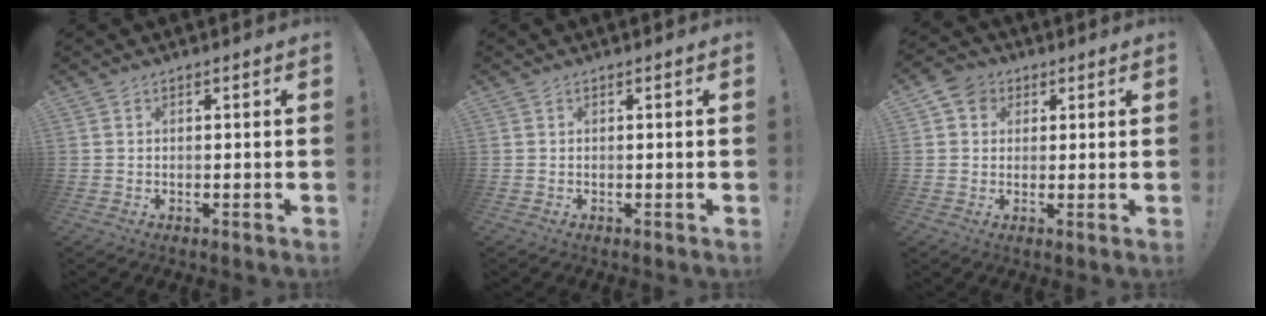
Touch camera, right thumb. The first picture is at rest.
{"total": 0.0}
{"total": 5.4, "force": [2.0, 4.7, 1.9], "torque": [-0.030, -0.004, 0.038]}